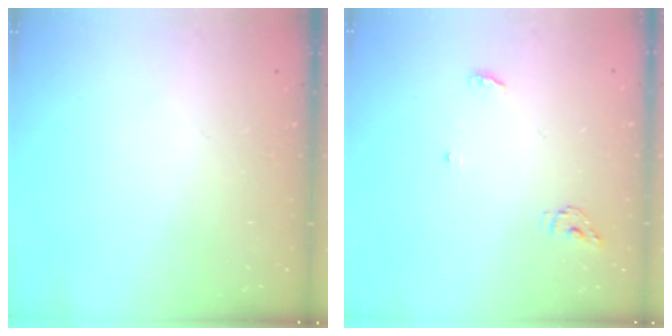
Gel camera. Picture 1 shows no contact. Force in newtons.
{"total": 4.4, "press": 4.4, "slide": 0.3}